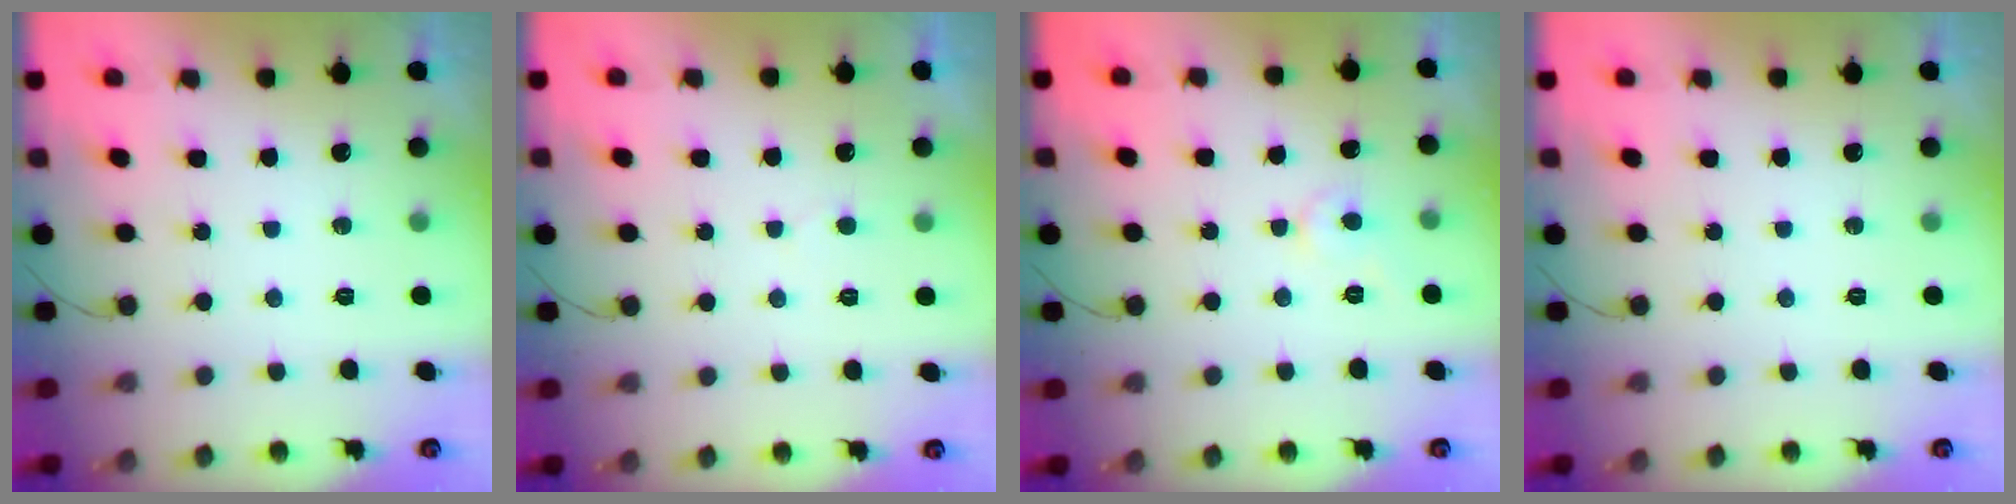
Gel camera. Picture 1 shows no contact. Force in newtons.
{"total": 2.2, "press": 2.2, "slide": 0.2}
{"total": 3.7, "press": 3.7, "slide": 0.1}
{"total": 0.0}